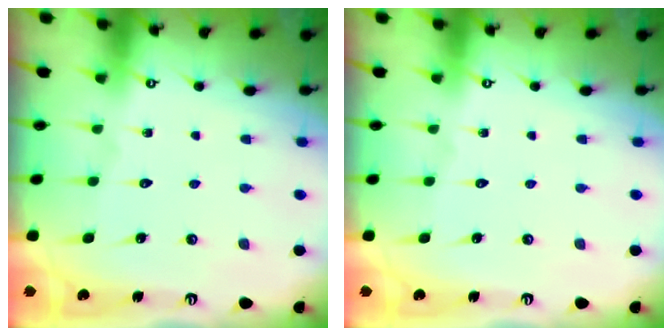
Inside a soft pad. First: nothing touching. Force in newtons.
{"total": 0.0}